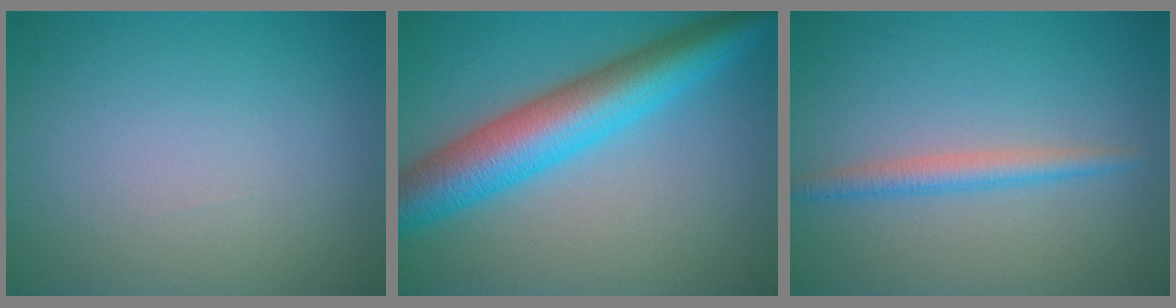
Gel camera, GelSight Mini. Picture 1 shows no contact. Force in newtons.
{"total": 8.5, "press": 8.5, "slide": 0.2}
{"total": 2.2, "press": 2.2, "slide": 0.0}